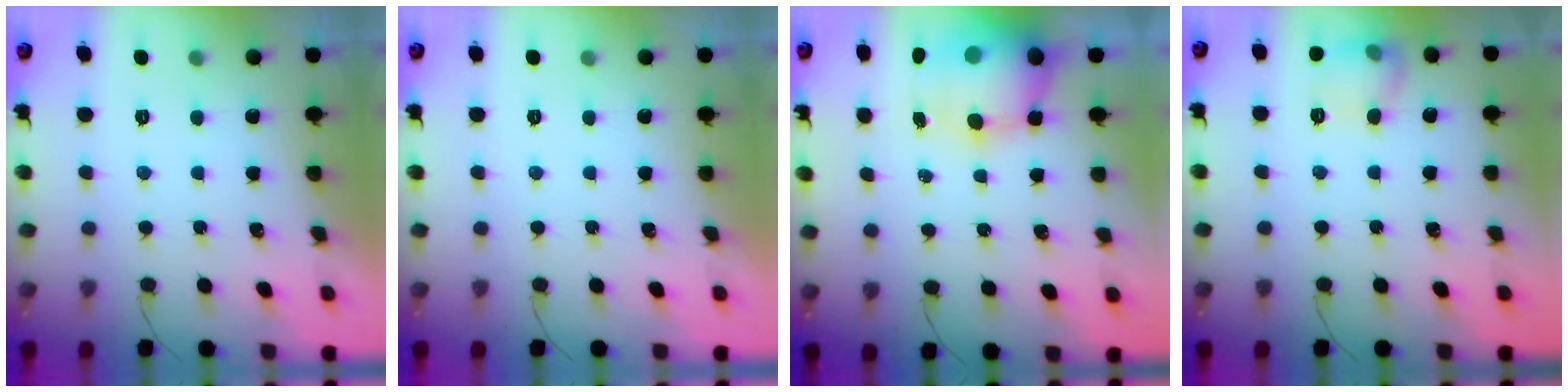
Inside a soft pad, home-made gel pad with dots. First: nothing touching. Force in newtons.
{"total": 0.0}
{"total": 13.9, "press": 13.4, "slide": 3.4}
{"total": 10.0, "press": 10.0, "slide": 0.7}